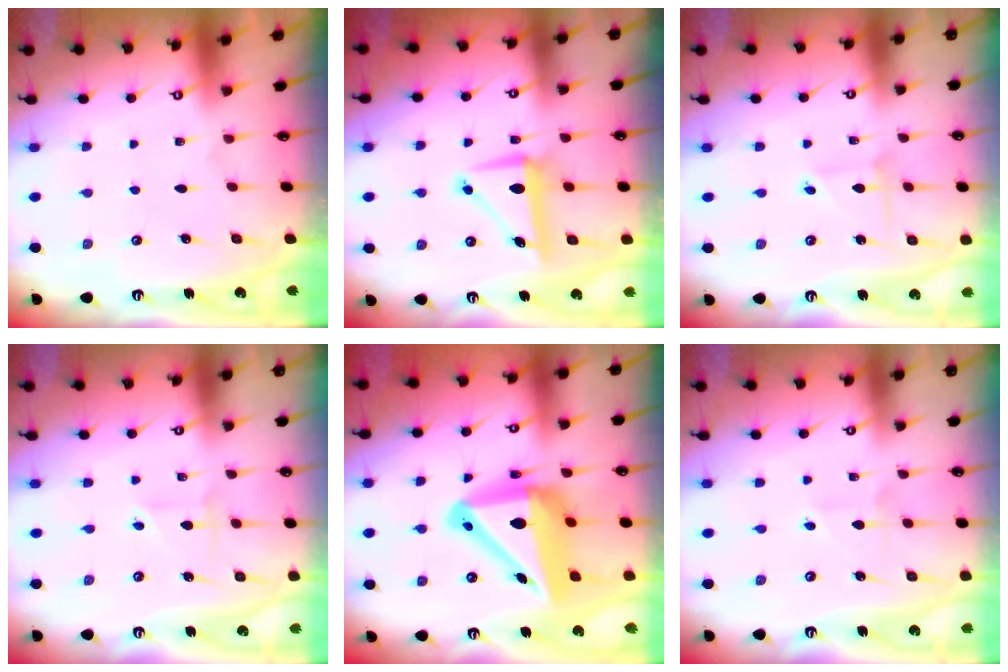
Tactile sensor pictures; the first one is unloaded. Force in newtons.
{"total": 8.2, "press": 8.1, "slide": 1.1}
{"total": 2.0, "press": 2.0, "slide": 0.3}
{"total": 2.1, "press": 2.1, "slide": 0.3}
{"total": 18.3, "press": 18.1, "slide": 2.9}
{"total": 3.4, "press": 3.4, "slide": 0.5}